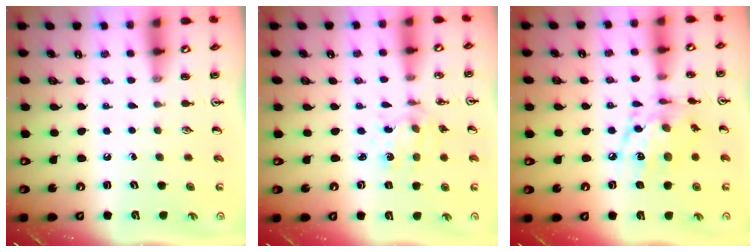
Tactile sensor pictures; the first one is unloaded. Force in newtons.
{"total": 2.7, "press": 2.7, "slide": 0.3}
{"total": 11.1, "press": 11.1, "slide": 0.6}